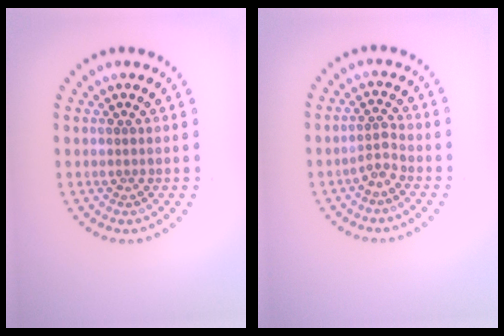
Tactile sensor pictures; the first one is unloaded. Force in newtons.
{"total": 1.7, "press": 1.1, "slide": 1.3}